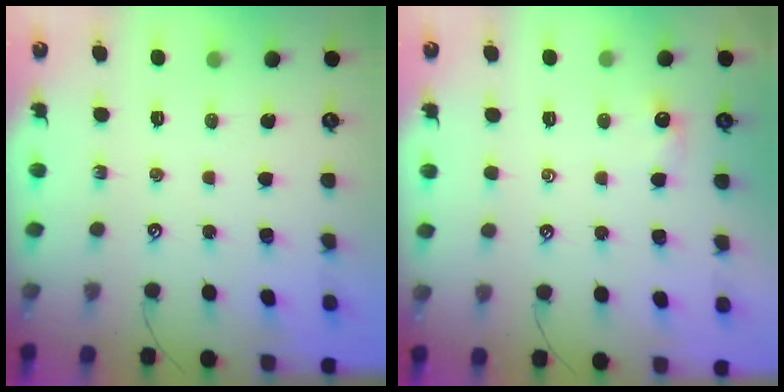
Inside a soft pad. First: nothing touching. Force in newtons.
{"total": 0.7, "press": 0.5, "slide": 0.5}